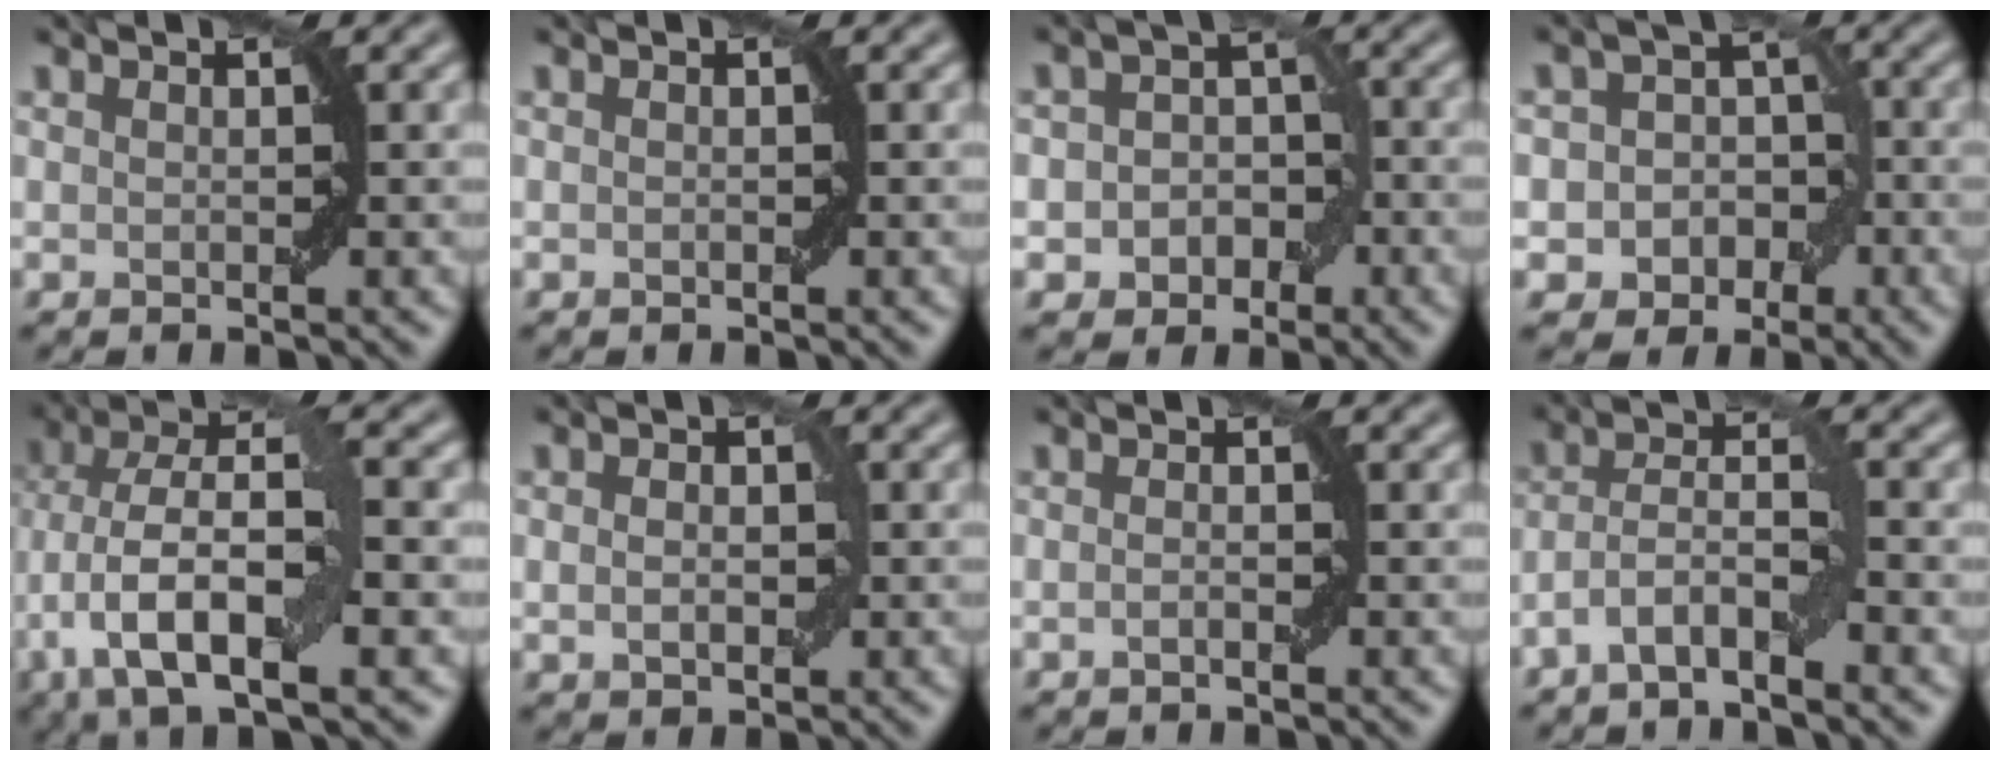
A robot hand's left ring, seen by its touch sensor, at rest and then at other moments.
{"total": 0.0}
{"total": 4.1, "force": [-1.3, 3.4, 2.0], "torque": [-0.002, 0.003, -0.031]}
{"total": 5.8, "force": [-1.8, 5.3, 1.8], "torque": [-0.008, 0.023, -0.050]}
{"total": 10.8, "force": [-2.1, 4.3, 9.7], "torque": [-0.181, 0.010, -0.045]}
{"total": 2.6, "force": [0.1, 1.7, 1.9], "torque": [-0.026, 0.008, 0.000]}
{"total": 0.9, "force": [-0.4, 0.2, 0.8], "torque": [-0.015, 0.002, -0.007]}
{"total": 3.9, "force": [-2.0, 1.0, 3.2], "torque": [-0.064, 0.012, -0.045]}